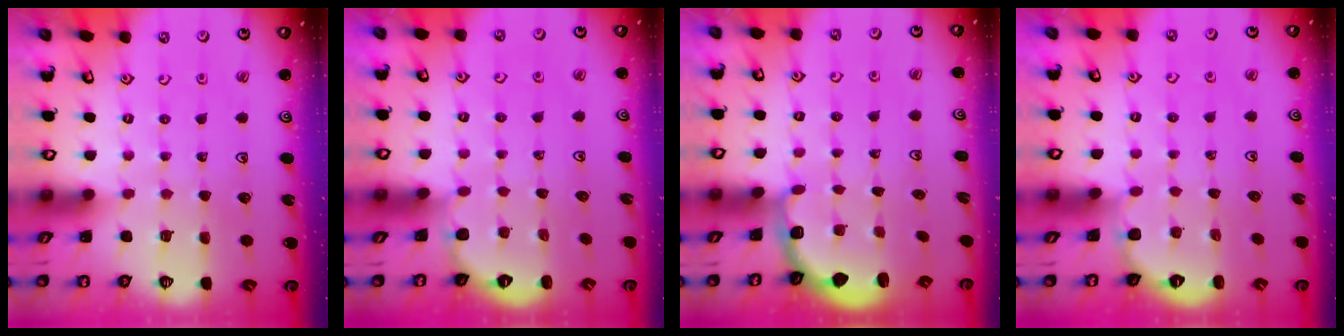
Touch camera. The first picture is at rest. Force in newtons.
{"total": 2.4, "press": 2.3, "slide": 0.7}
{"total": 3.0, "press": 2.2, "slide": 2.0}
{"total": 2.4, "press": 2.3, "slide": 0.7}